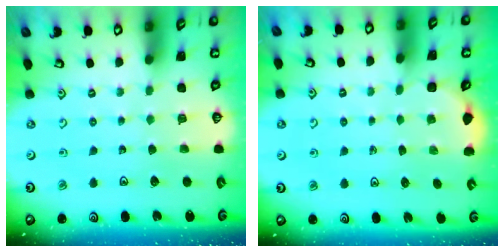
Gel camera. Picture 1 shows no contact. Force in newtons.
{"total": 2.0, "press": 1.7, "slide": 1.1}